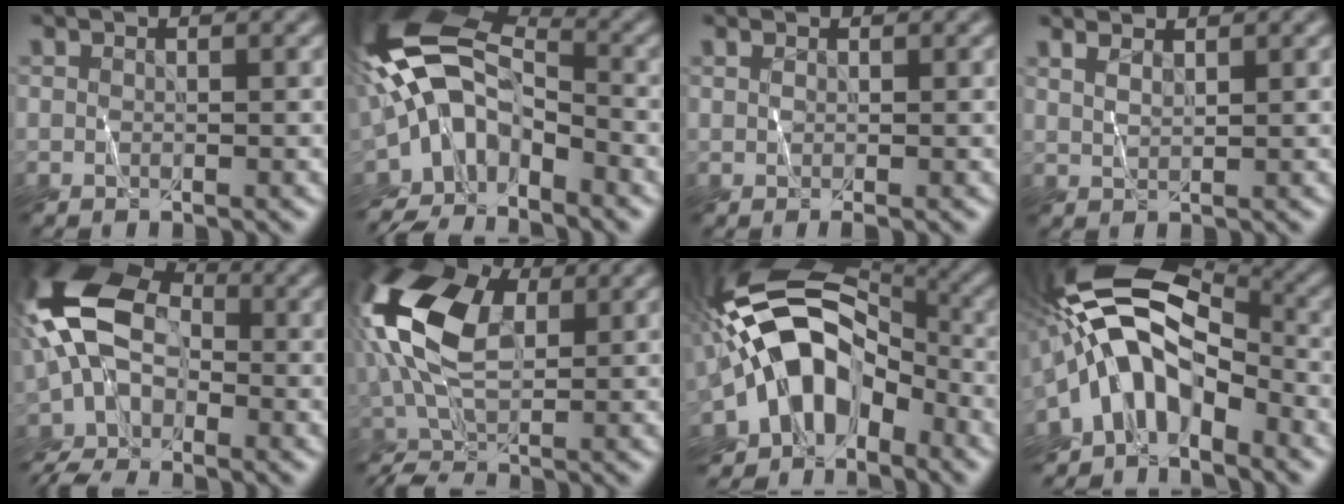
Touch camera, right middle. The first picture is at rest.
{"total": 10.2, "force": [-5.0, 5.1, 7.3], "torque": [-0.140, 0.011, -0.105]}
{"total": 0.9, "force": [0.3, 0.3, 0.8], "torque": [-0.010, -0.001, 0.003]}
{"total": 2.1, "force": [1.8, 0.6, 0.8], "torque": [-0.005, 0.002, 0.022]}
{"total": 10.5, "force": [-3.0, 6.5, 7.6], "torque": [-0.184, 0.009, -0.080]}
{"total": 12.8, "force": [1.9, 7.5, 10.2], "torque": [-0.224, 0.019, 0.029]}
{"total": 10.6, "force": [-3.5, 6.6, 7.5], "torque": [-0.111, 0.028, -0.078]}
{"total": 9.8, "force": [-3.0, 5.4, 7.6], "torque": [-0.127, 0.031, -0.071]}